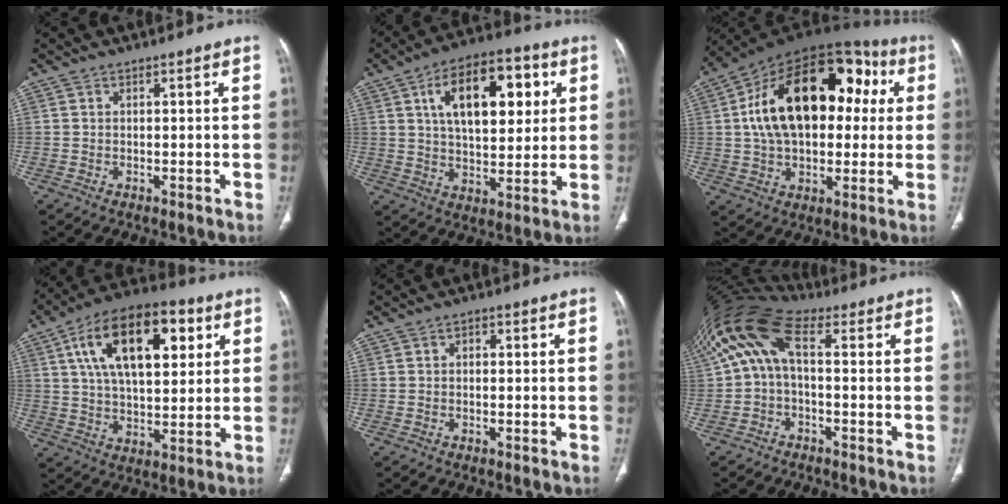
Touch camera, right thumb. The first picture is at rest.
{"total": 18.2, "force": [5.8, 9.5, 14.4], "torque": [-0.189, -0.001, 0.091]}
{"total": 26.7, "force": [4.6, 16.0, 20.9], "torque": [-0.323, 0.044, 0.068]}
{"total": 21.5, "force": [7.5, 10.8, 17.0], "torque": [-0.261, 0.000, 0.119]}
{"total": 1.2, "force": [0.1, 0.9, 0.8], "torque": [-0.007, 0.005, -0.002]}
{"total": 11.7, "force": [1.2, 5.7, 10.2], "torque": [-0.210, 0.047, 0.013]}